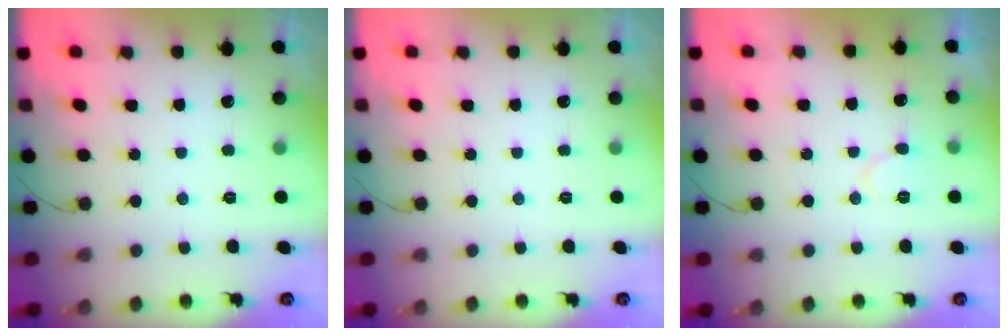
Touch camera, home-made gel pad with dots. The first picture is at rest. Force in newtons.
{"total": 0.0}
{"total": 7.2, "press": 7.1, "slide": 0.7}